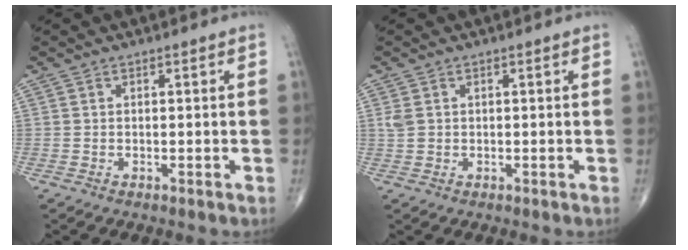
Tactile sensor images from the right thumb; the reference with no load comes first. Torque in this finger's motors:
{"motor_torque": [0.28, -0.28, 0.28, 0.18, 0.01]}